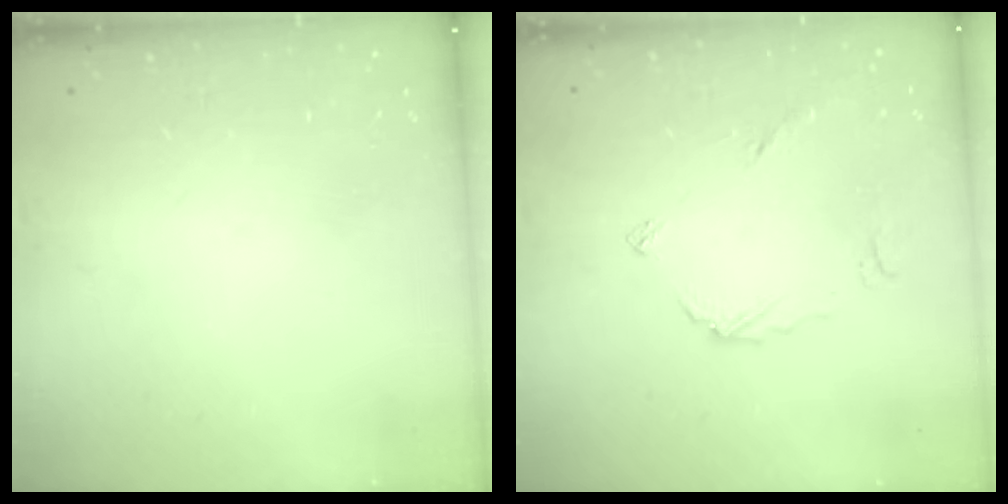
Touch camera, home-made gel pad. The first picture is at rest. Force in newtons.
{"total": 5.5, "press": 5.5, "slide": 0.4}